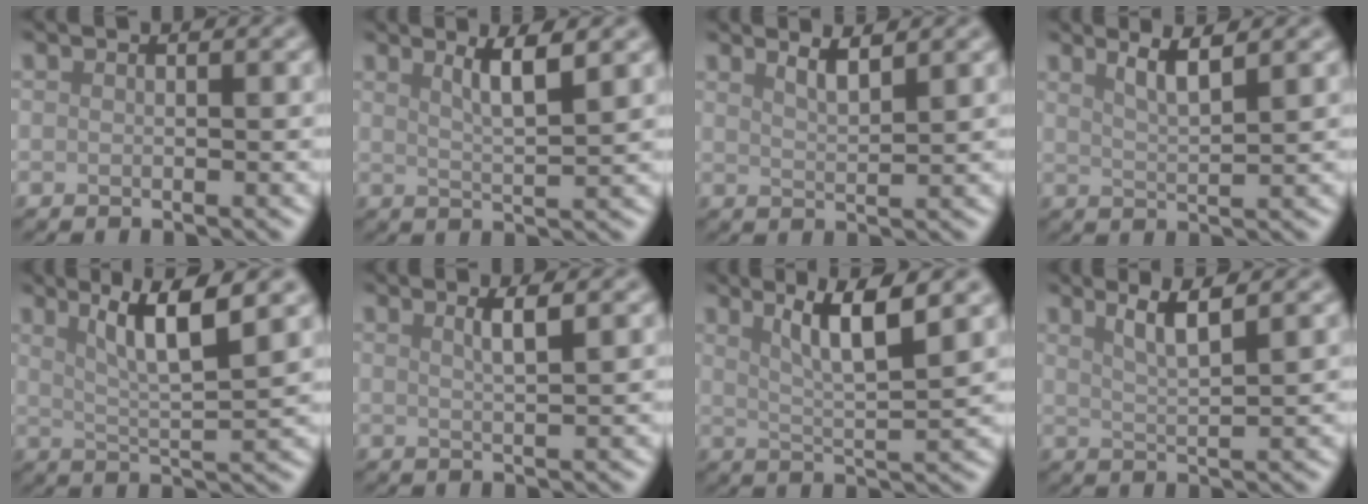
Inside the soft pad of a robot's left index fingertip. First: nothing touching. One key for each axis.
{"total": 3.2, "fx": 1.5, "fy": 0.5, "fz": 2.8, "tx": -0.048, "ty": -0.003, "tz": 0.032}
{"total": 1.8, "fx": 1.3, "fy": 0.3, "fz": 1.2, "tx": -0.016, "ty": -0.001, "tz": 0.026}
{"total": 2.6, "fx": 1.6, "fy": 0.3, "fz": 2.0, "tx": -0.032, "ty": -0.001, "tz": 0.034}
{"total": 6.4, "fx": 2.9, "fy": 1.0, "fz": 5.6, "tx": -0.092, "ty": 0.000, "tz": 0.057}
{"total": 1.9, "fx": 0.7, "fy": 0.4, "fz": 1.7, "tx": -0.024, "ty": 0.002, "tz": 0.013}
{"total": 5.7, "fx": 2.7, "fy": 0.9, "fz": 5.0, "tx": -0.083, "ty": -0.002, "tz": 0.053}
{"total": 2.9, "fx": 1.7, "fy": 0.3, "fz": 2.4, "tx": -0.040, "ty": -0.001, "tz": 0.036}